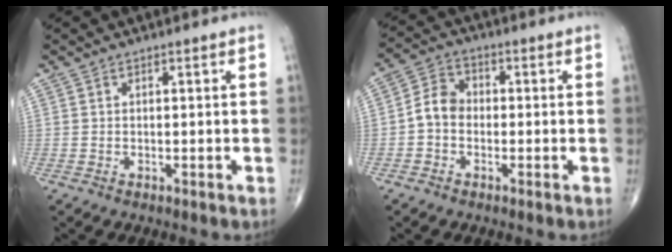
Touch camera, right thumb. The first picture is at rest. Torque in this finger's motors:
{"motor_torque": [0.01, -0.13, 0.76, -0.08, 0.00]}